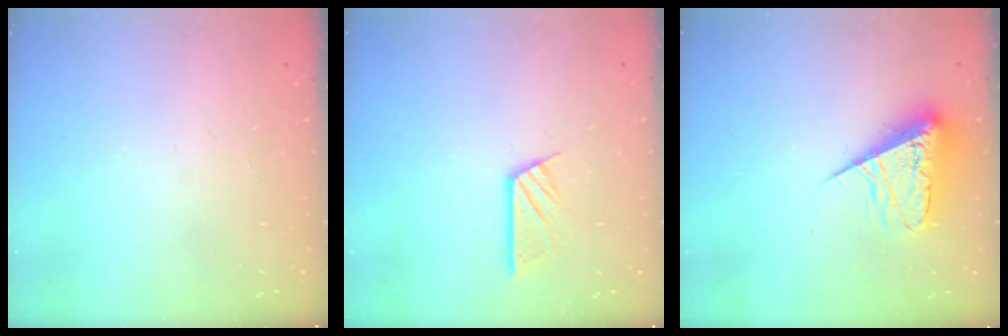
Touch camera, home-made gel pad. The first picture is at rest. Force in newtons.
{"total": 6.3, "press": 6.3, "slide": 0.1}
{"total": 8.8, "press": 8.7, "slide": 0.8}